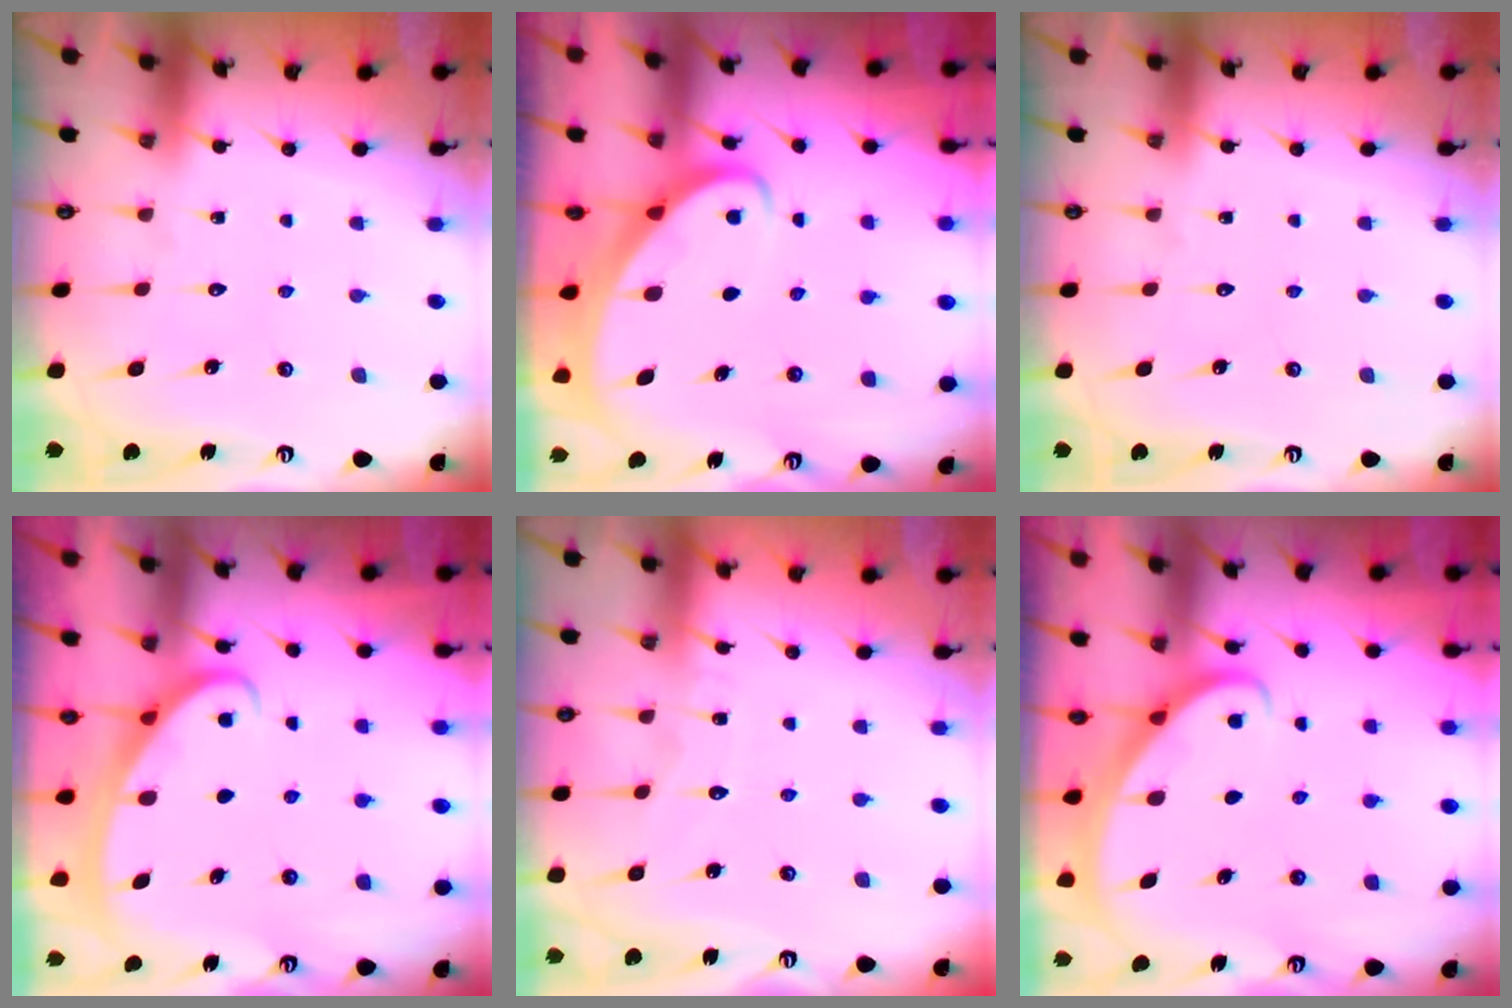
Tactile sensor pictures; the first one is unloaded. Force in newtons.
{"total": 3.1, "press": 3.1, "slide": 0.4}
{"total": 0.0}
{"total": 2.5, "press": 2.5, "slide": 0.4}
{"total": 4.1, "press": 4.1, "slide": 0.1}
{"total": 2.8, "press": 2.8, "slide": 0.2}